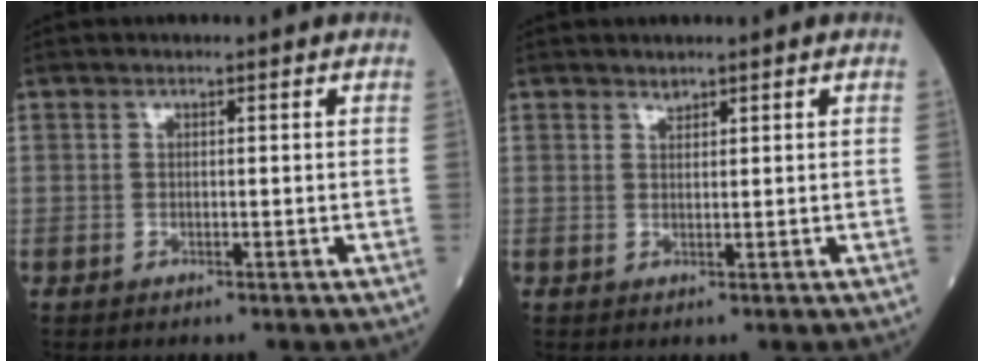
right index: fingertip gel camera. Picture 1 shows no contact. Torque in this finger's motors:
{"motor_torque": [-0.18, 0.18, -0.07, -0.01]}